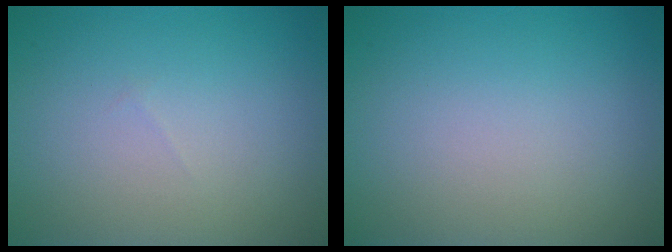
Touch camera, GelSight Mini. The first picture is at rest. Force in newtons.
{"total": 0.0}